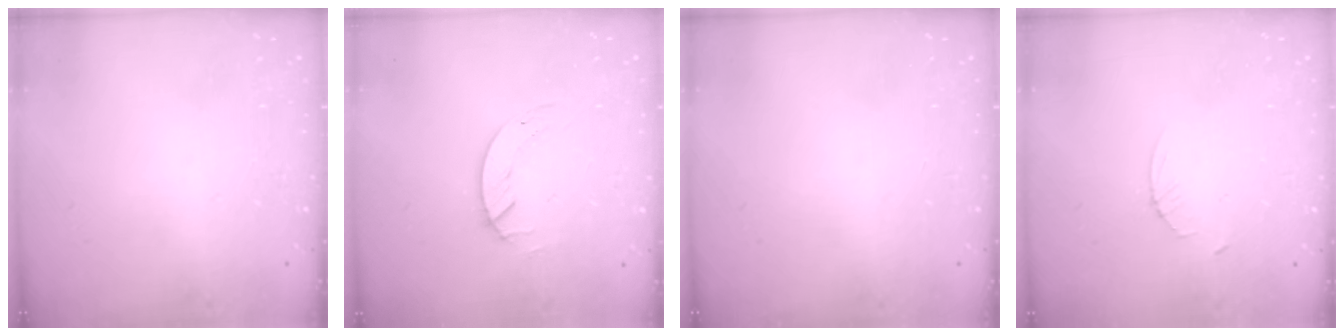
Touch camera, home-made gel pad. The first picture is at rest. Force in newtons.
{"total": 2.0, "press": 2.0, "slide": 0.2}
{"total": 0.0}
{"total": 2.3, "press": 2.3, "slide": 0.3}